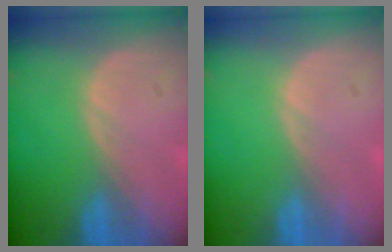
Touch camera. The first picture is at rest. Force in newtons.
{"total": 0.0}